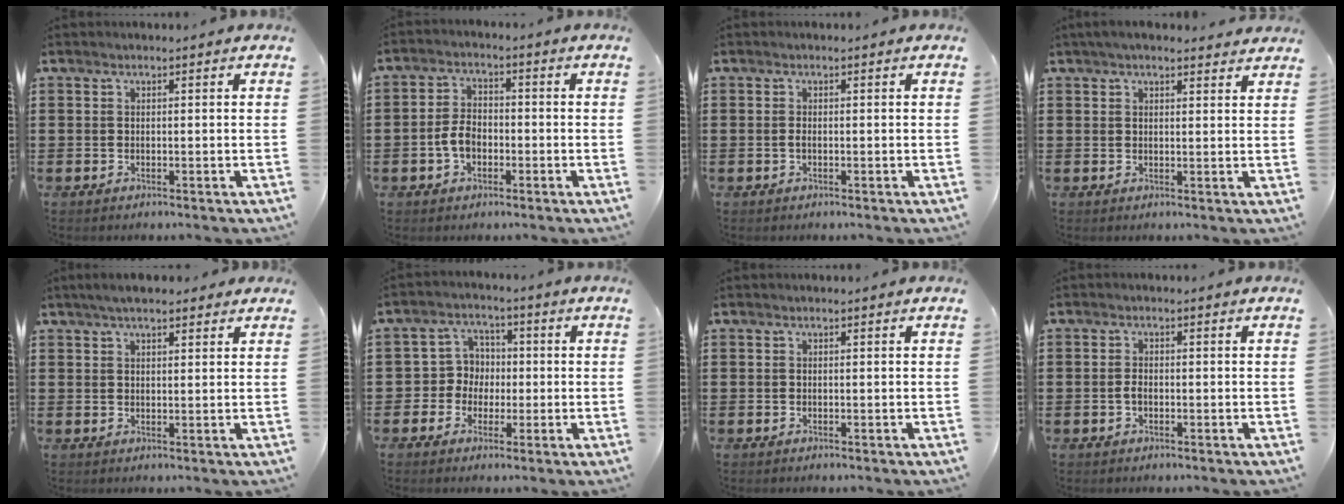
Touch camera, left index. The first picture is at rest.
{"total": 4.6, "force": [-1.4, 2.8, 3.3], "torque": [-0.081, 0.001, -0.032]}
{"total": 0.7, "force": [-0.3, 0.2, 0.6], "torque": [-0.022, -0.006, -0.007]}
{"total": 2.7, "force": [2.4, 0.6, 1.1], "torque": [-0.027, 0.003, 0.045]}
{"total": 3.8, "force": [2.8, 1.2, 2.2], "torque": [-0.049, 0.007, 0.052]}
{"total": 5.2, "force": [-0.7, 5.1, 0.8], "torque": [-0.040, 0.016, -0.018]}
{"total": 0.0}
{"total": 1.6, "force": [-0.5, 0.8, 1.3], "torque": [-0.042, -0.004, -0.014]}